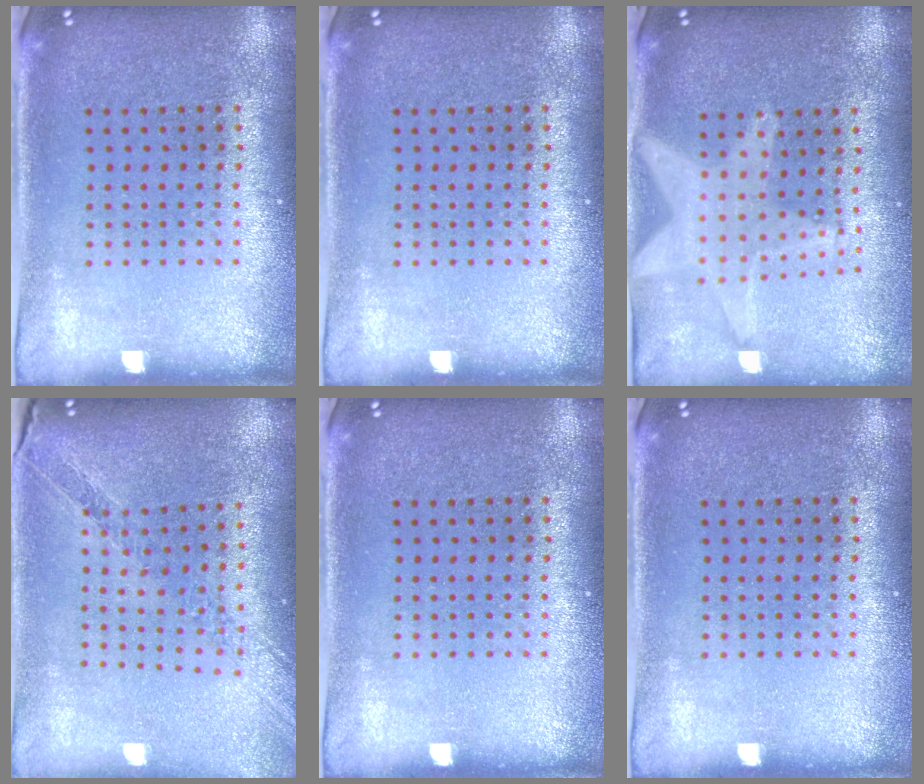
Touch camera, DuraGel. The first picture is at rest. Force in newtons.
{"total": 0.0}
{"total": 2.1, "press": 1.7, "slide": 1.2}
{"total": 1.1, "press": 1.1, "slide": 0.2}
{"total": 0.0}
{"total": 0.0}